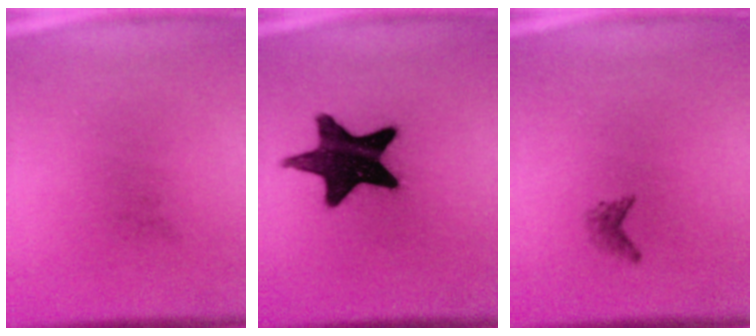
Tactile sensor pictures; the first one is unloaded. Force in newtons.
{"total": 16.6}
{"total": 1.1}